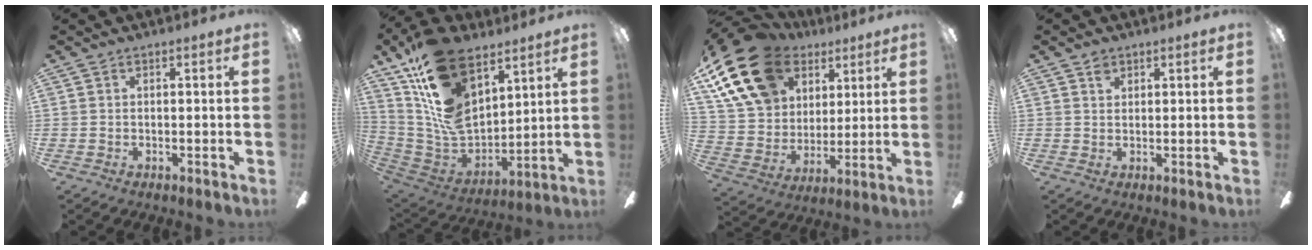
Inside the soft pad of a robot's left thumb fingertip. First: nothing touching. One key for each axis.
{"total": 21.3, "fx": 11.9, "fy": 12.4, "fz": 12.6, "tx": -0.258, "ty": -0.068, "tz": 0.218}
{"total": 22.6, "fx": 12.1, "fy": 15.5, "fz": 11.2, "tx": -0.230, "ty": -0.041, "tz": 0.231}
{"total": 2.0, "fx": 1.4, "fy": 1.2, "fz": 0.8, "tx": -0.009, "ty": -0.002, "tz": 0.024}